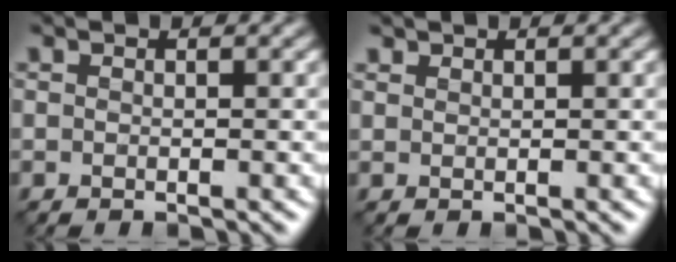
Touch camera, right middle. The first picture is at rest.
{"total": 0.8, "force": [0.8, 0.2, -0.2], "torque": [0.002, -0.001, 0.017]}